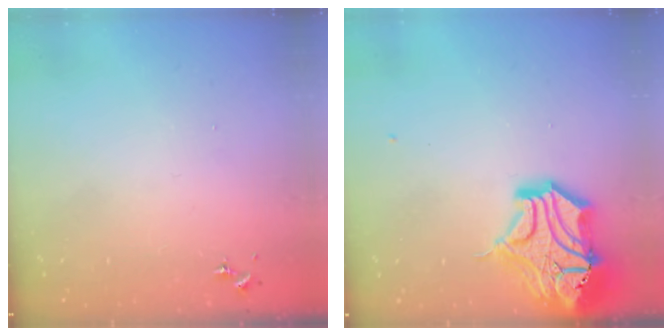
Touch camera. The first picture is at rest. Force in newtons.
{"total": 18.3, "press": 18.2, "slide": 2.4}